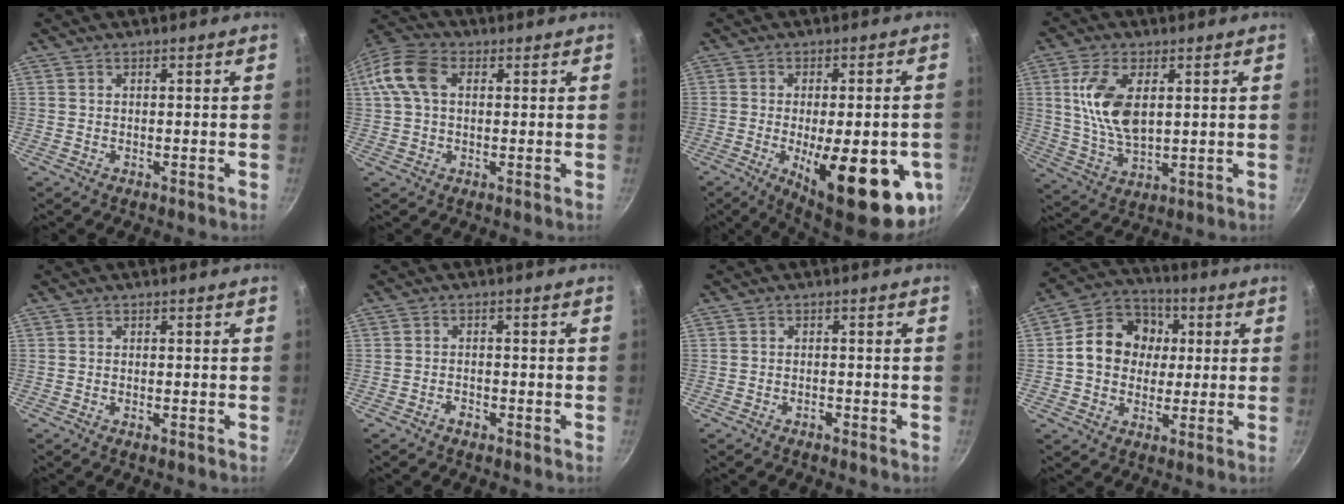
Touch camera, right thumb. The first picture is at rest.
{"total": 9.6, "force": [2.1, 6.3, 7.0], "torque": [-0.138, 0.023, 0.026]}
{"total": 21.9, "force": [-6.7, 7.4, 19.5], "torque": [-0.233, -0.006, -0.081]}
{"total": 11.6, "force": [2.7, 6.0, 9.5], "torque": [-0.180, -0.013, 0.058]}
{"total": 1.0, "force": [-0.5, 0.4, 0.7], "torque": [-0.015, 0.001, -0.011]}
{"total": 1.9, "force": [-1.4, 1.0, 0.7], "torque": [-0.010, 0.018, -0.025]}
{"total": 1.0, "force": [-0.9, 0.4, 0.3], "torque": [-0.009, 0.010, -0.016]}
{"total": 13.0, "force": [1.3, 10.9, 6.9], "torque": [-0.080, 0.020, 0.005]}